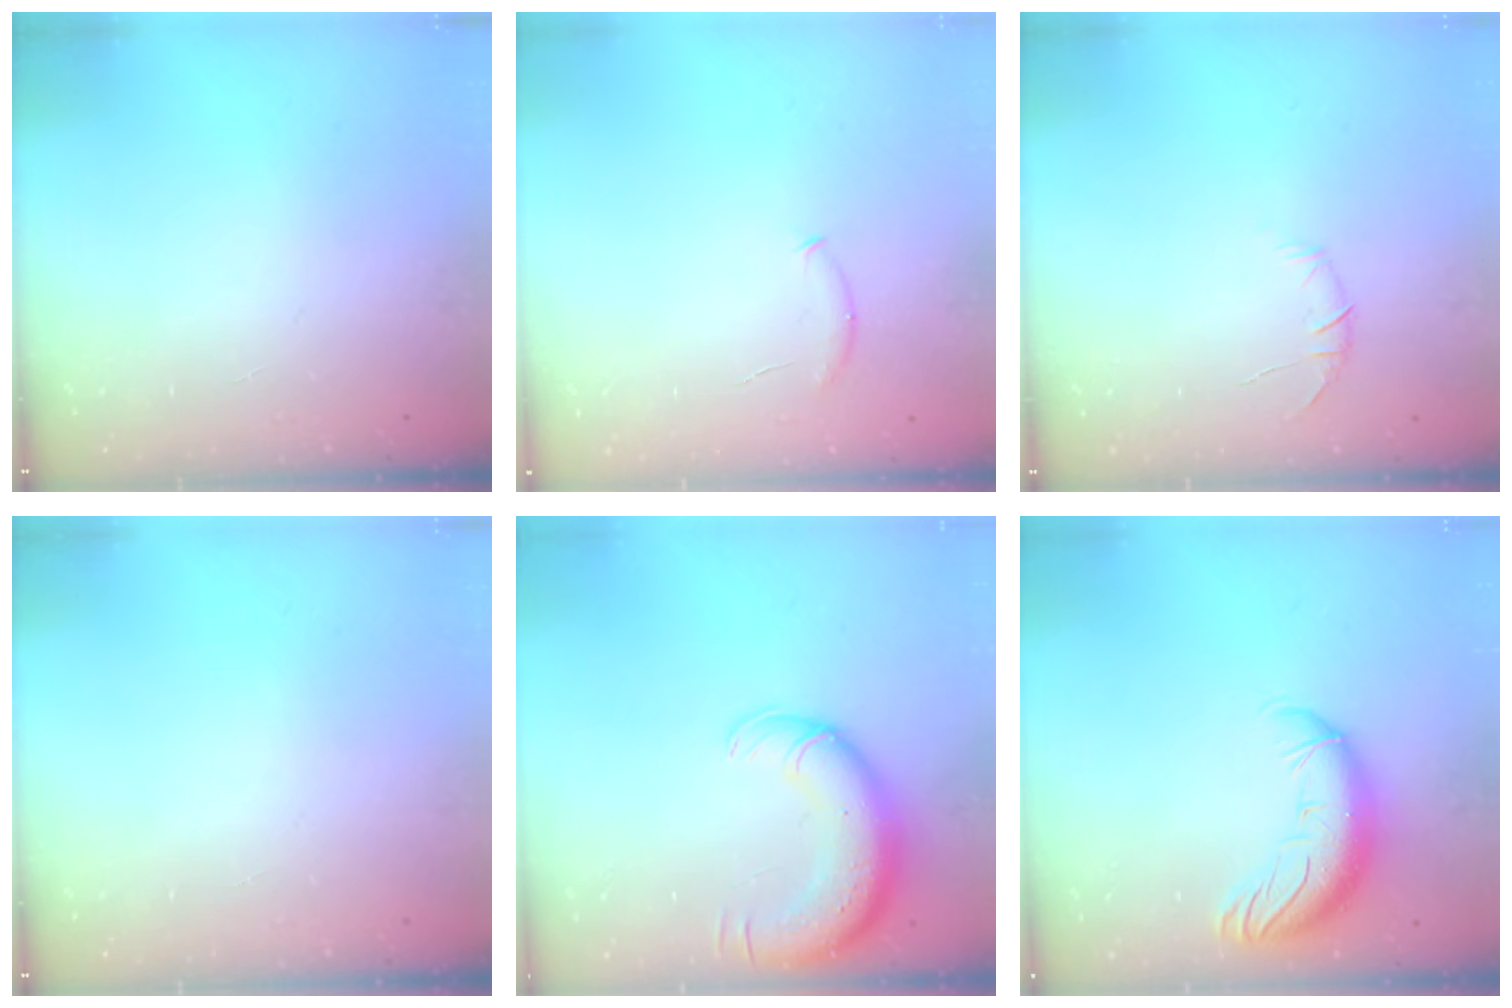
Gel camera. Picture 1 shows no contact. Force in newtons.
{"total": 5.8, "press": 5.7, "slide": 1.2}
{"total": 6.0, "press": 5.8, "slide": 1.5}
{"total": 0.0}
{"total": 14.4, "press": 14.0, "slide": 3.4}
{"total": 12.4, "press": 12.0, "slide": 2.9}